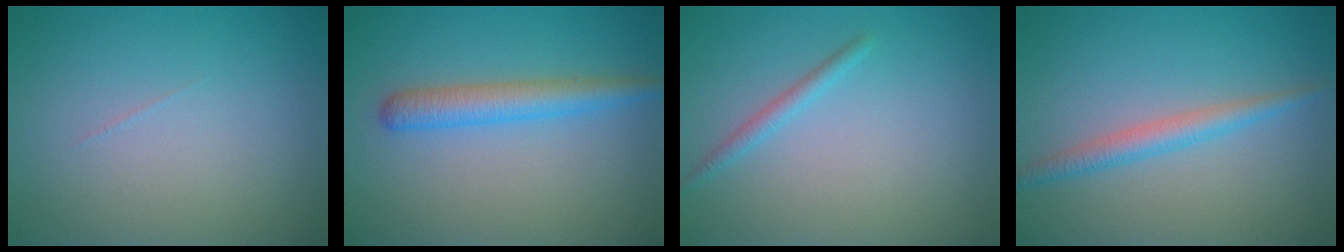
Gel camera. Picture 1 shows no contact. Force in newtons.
{"total": 3.3, "press": 3.3, "slide": 0.1}
{"total": 1.3, "press": 1.2, "slide": 0.1}
{"total": 2.3, "press": 2.3, "slide": 0.1}